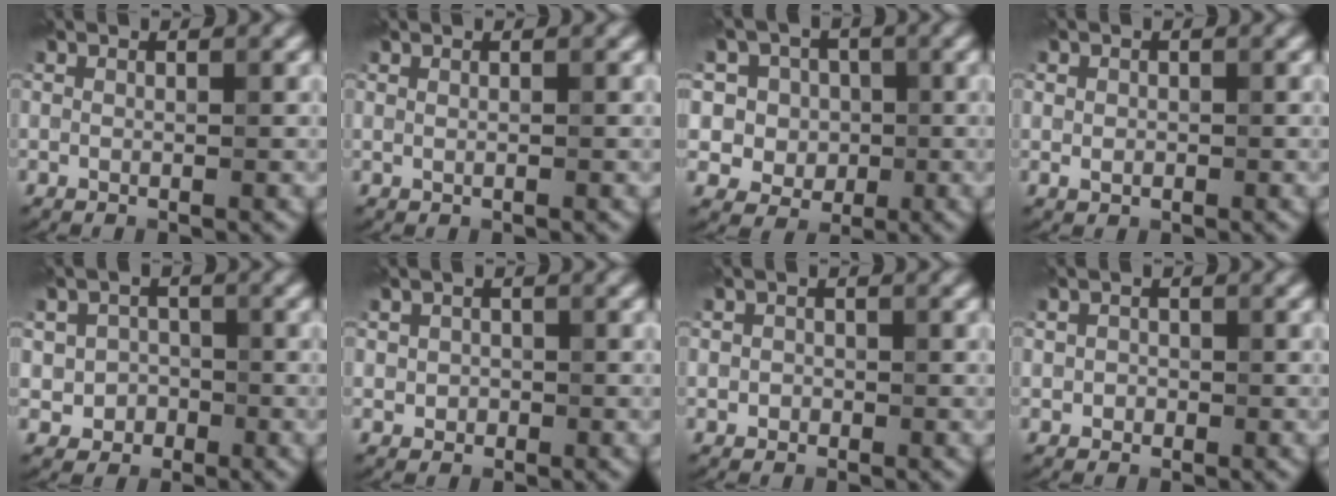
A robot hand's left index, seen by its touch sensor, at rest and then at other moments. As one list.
[{"total": 0.0}, {"total": 7.5, "force": [2.4, 6.6, 2.8], "torque": [-0.035, 0.014, 0.013]}, {"total": 1.3, "force": [0.0, 1.2, 0.6], "torque": [-0.005, -0.002, -0.001]}, {"total": 2.8, "force": [-0.6, 2.6, 0.9], "torque": [0.003, -0.001, -0.016]}, {"total": 1.4, "force": [0.0, 1.3, 0.5], "torque": [-0.004, -0.003, -0.004]}, {"total": 1.0, "force": [-0.1, 1.0, 0.3], "torque": [0.001, -0.002, -0.007]}, {"total": 1.3, "force": [0.0, 1.2, 0.4], "torque": [0.000, -0.002, -0.005]}]